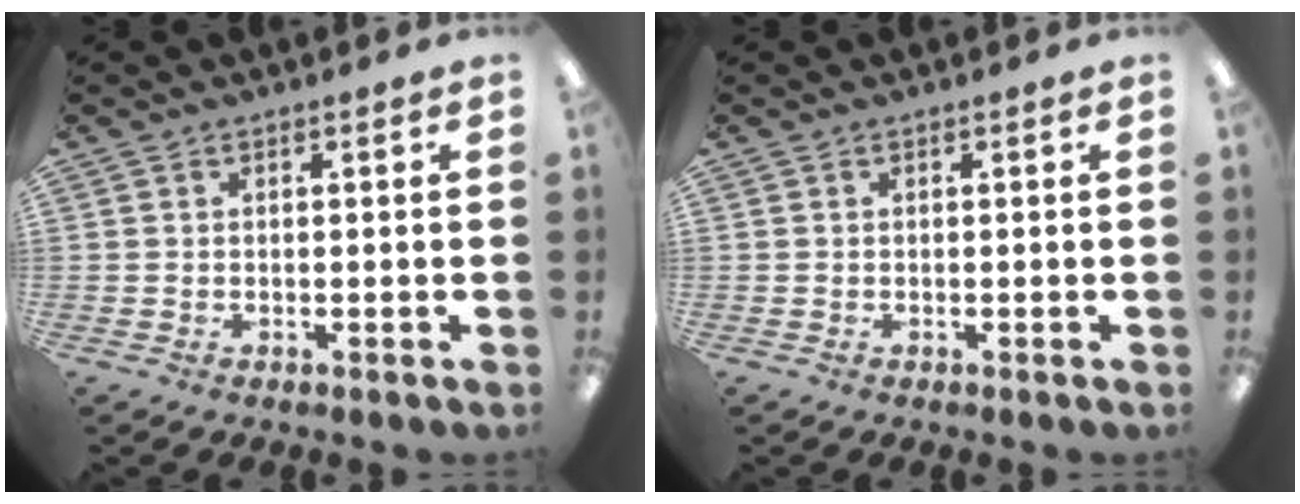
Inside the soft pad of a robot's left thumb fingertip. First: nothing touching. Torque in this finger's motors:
{"motor_torque": [0.01, 0.01, 0.00, 0.00, 0.00]}